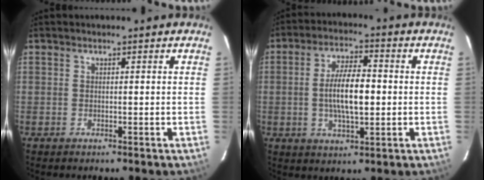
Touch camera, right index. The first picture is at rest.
{"total": 9.5, "force": [-0.5, 3.5, 8.9], "torque": [-0.166, 0.002, -0.007]}